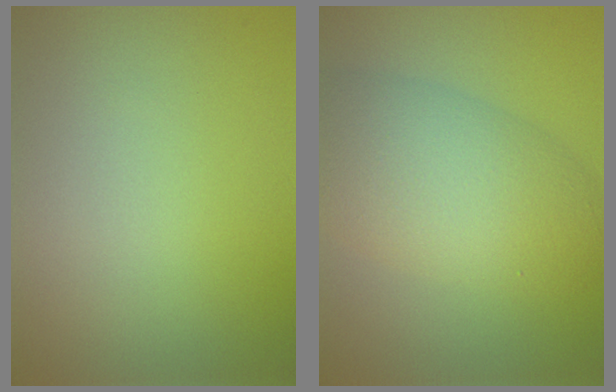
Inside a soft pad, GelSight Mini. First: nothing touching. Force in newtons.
{"total": 7.3, "press": 7.3, "slide": 0.5}